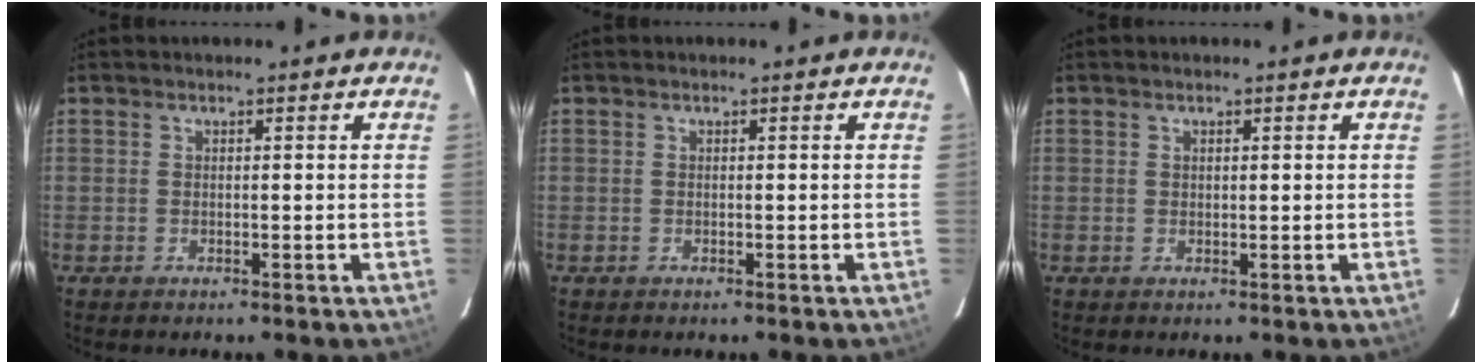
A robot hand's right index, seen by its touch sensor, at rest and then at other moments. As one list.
[{"total": 0.0}, {"total": 0.5, "force": [0.3, 0.3, 0.3], "torque": [-0.005, 0.002, 0.007]}]